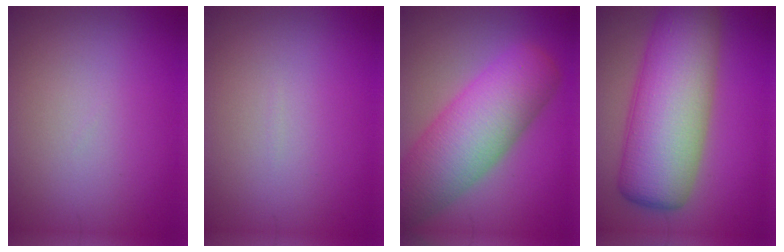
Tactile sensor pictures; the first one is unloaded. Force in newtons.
{"total": 0.0}
{"total": 9.5, "press": 9.5, "slide": 0.5}
{"total": 11.5, "press": 11.5, "slide": 0.5}